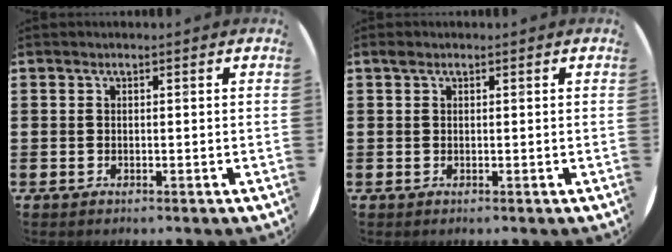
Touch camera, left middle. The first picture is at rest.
{"total": 0.6, "force": [0.5, 0.4, 0.2], "torque": [0.003, -0.001, 0.007]}